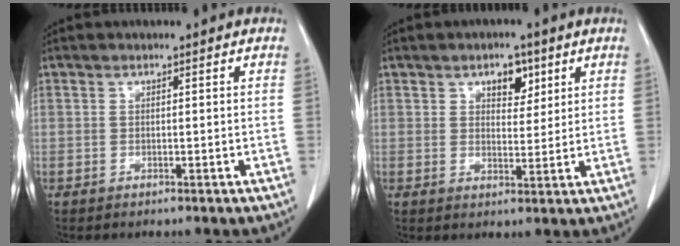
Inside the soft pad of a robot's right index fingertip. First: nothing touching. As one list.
[{"total": 4.4, "force": [2.4, 2.4, 2.8], "torque": [-0.038, 0.004, 0.036]}]